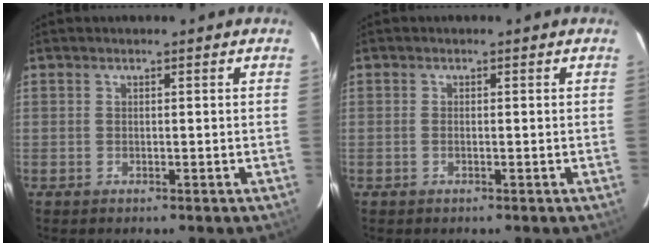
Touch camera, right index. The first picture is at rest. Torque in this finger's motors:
{"motor_torque": [0.07, 0.08, -0.03, 0.01]}